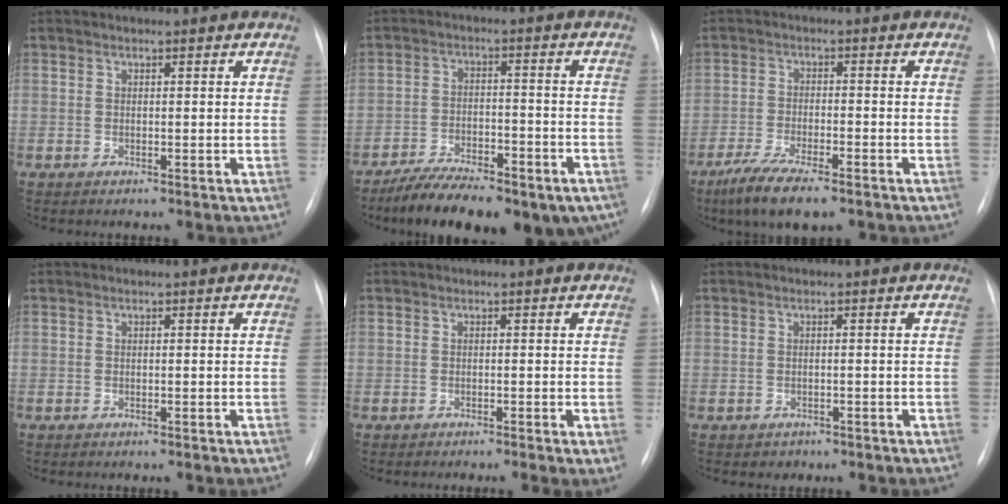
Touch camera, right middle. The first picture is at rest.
{"total": 18.4, "force": [-13.7, 6.5, 10.4], "torque": [-0.139, 0.008, -0.201]}
{"total": 8.9, "force": [-6.3, 1.7, 6.0], "torque": [-0.110, -0.020, -0.103]}
{"total": 0.0}
{"total": 1.7, "force": [-0.8, 0.0, 1.5], "torque": [-0.017, -0.005, -0.015]}
{"total": 1.2, "force": [-0.8, 0.9, 0.0], "torque": [-0.003, 0.002, -0.009]}